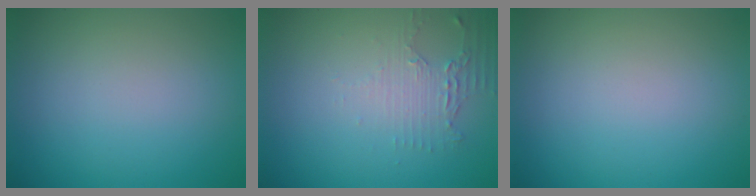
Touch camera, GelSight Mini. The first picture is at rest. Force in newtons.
{"total": 2.1, "press": 1.6, "slide": 1.4}
{"total": 0.0}